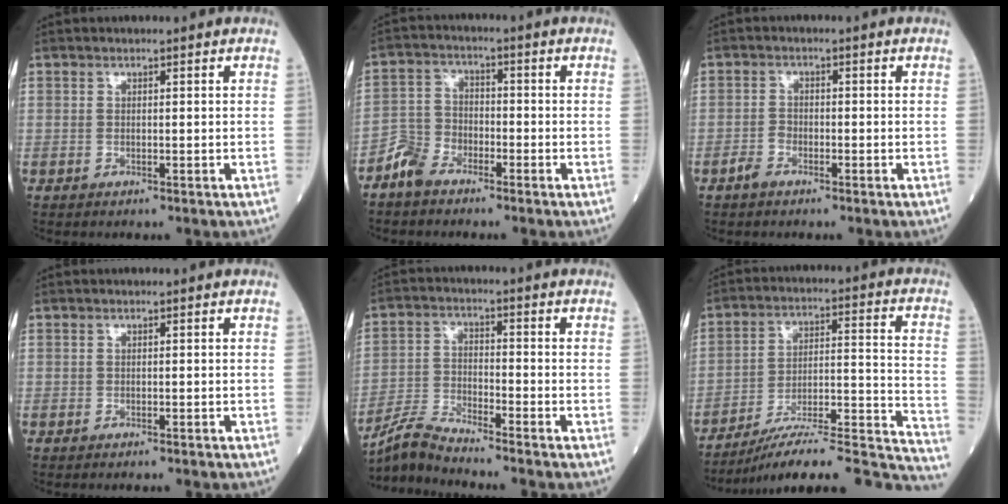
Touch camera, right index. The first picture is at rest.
{"total": 4.6, "force": [-3.7, 2.5, 1.4], "torque": [-0.030, 0.003, -0.080]}
{"total": 2.1, "force": [-1.5, 1.0, 1.0], "torque": [-0.020, 0.002, -0.029]}
{"total": 0.8, "force": [-0.7, 0.0, 0.3], "torque": [-0.002, -0.001, -0.012]}
{"total": 6.2, "force": [-6.0, -1.2, 0.7], "torque": [-0.028, -0.015, -0.120]}
{"total": 24.4, "force": [-22.4, 0.9, 9.5], "torque": [-0.069, 0.016, -0.321]}